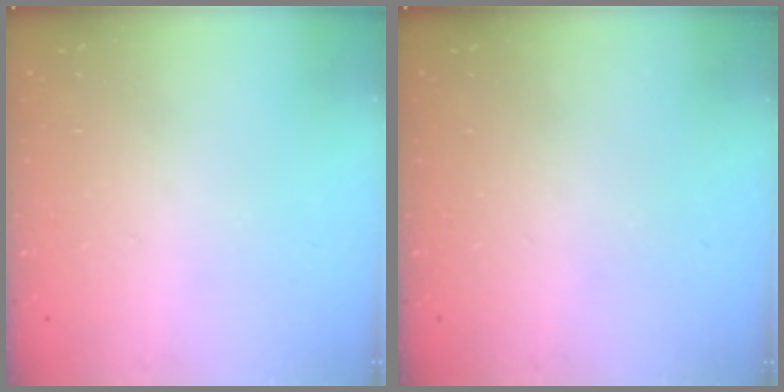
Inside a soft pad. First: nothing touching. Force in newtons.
{"total": 0.0}